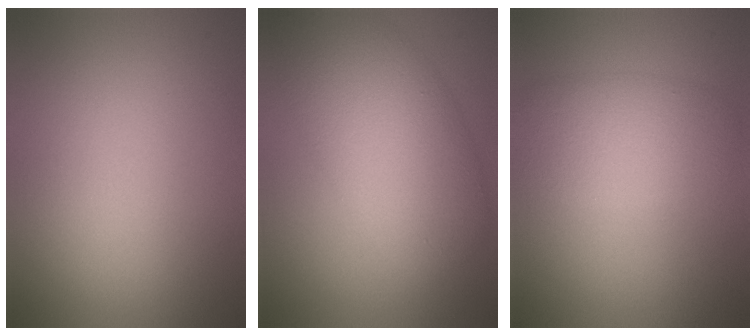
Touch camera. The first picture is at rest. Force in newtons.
{"total": 8.8, "press": 8.8, "slide": 0.3}
{"total": 4.4, "press": 4.4, "slide": 0.1}